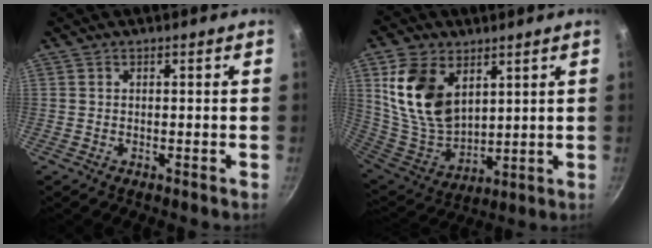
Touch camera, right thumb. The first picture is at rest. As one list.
[{"total": 16.5, "force": [6.4, 10.6, 10.9], "torque": [-0.193, -0.040, 0.139]}]